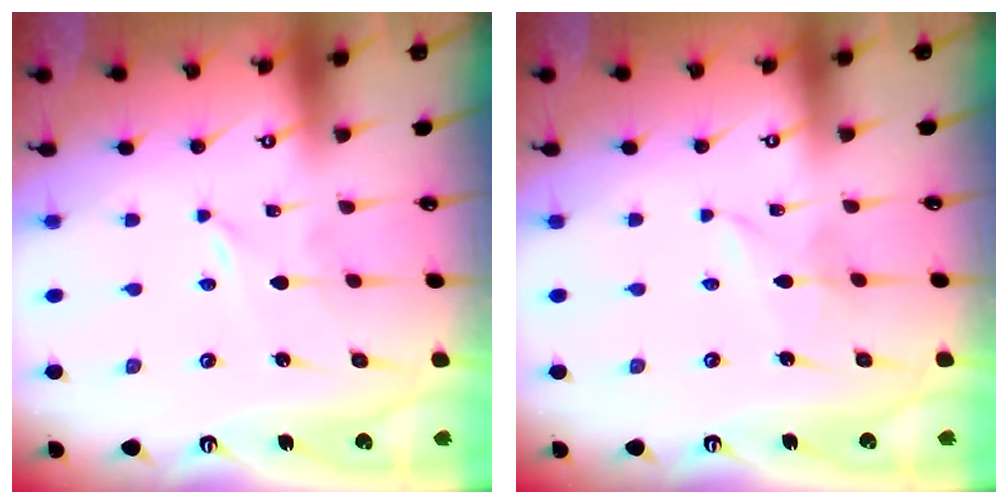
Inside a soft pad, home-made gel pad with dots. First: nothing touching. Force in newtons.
{"total": 2.0, "press": 2.0, "slide": 0.1}